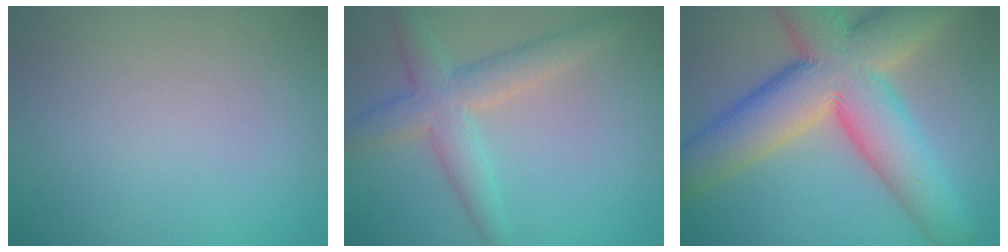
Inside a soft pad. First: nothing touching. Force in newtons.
{"total": 4.5, "press": 4.5, "slide": 0.0}
{"total": 13.2, "press": 13.2, "slide": 0.8}